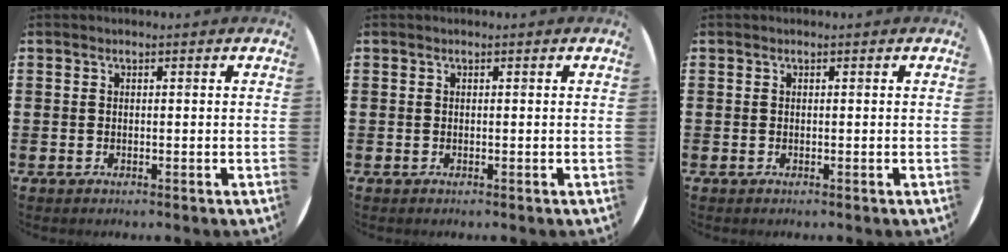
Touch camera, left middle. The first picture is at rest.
{"total": 0.0}
{"total": 0.0}